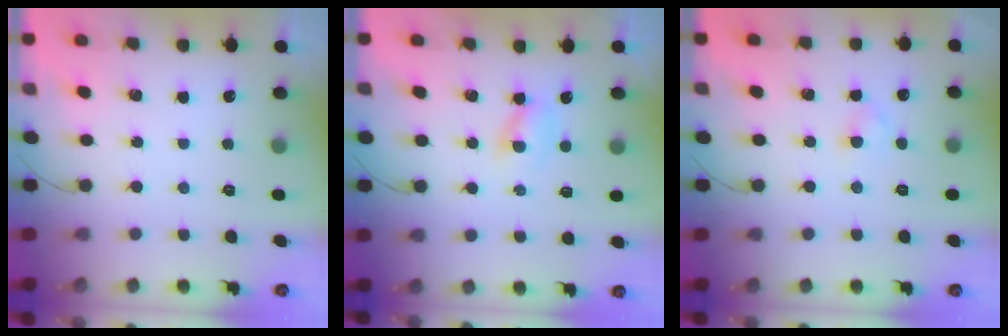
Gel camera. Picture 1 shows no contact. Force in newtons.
{"total": 1.9, "press": 1.7, "slide": 0.9}
{"total": 2.2, "press": 2.1, "slide": 0.8}